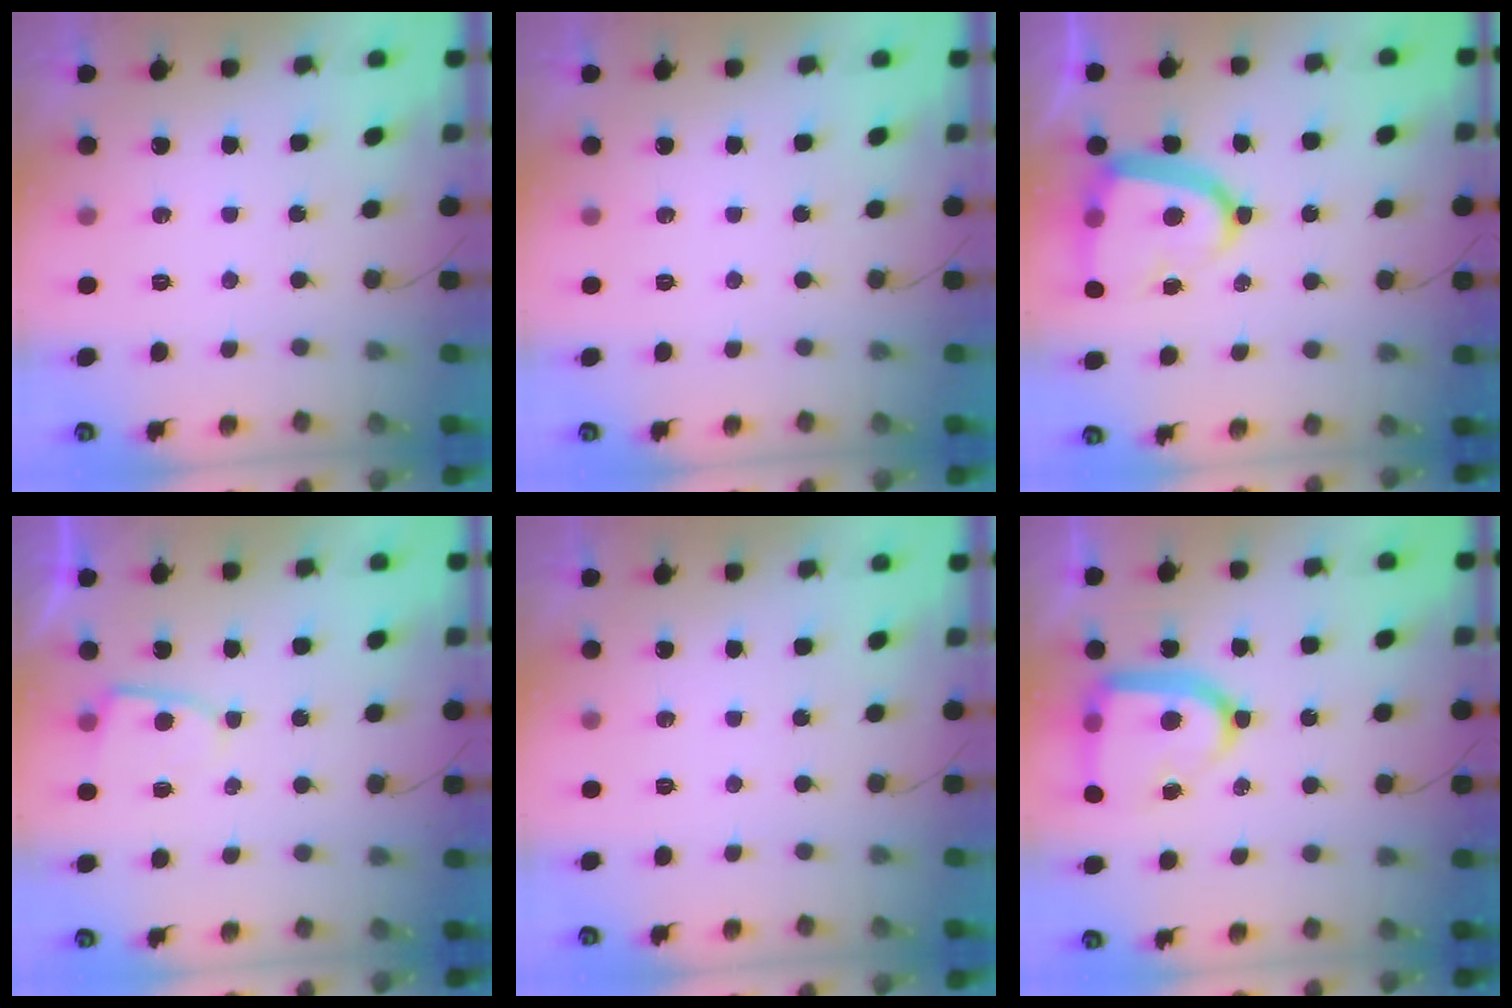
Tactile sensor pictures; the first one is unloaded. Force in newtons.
{"total": 0.0}
{"total": 14.9, "press": 14.8, "slide": 1.6}
{"total": 4.6, "press": 4.6, "slide": 0.4}
{"total": 0.0}
{"total": 17.2, "press": 17.1, "slide": 1.8}